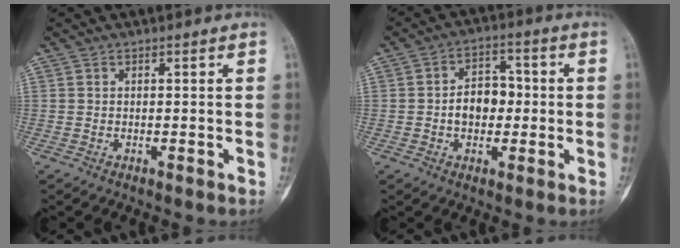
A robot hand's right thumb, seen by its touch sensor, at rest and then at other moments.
{"total": 7.4, "force": [-0.5, 5.3, 5.2], "torque": [-0.057, 0.020, -0.015]}